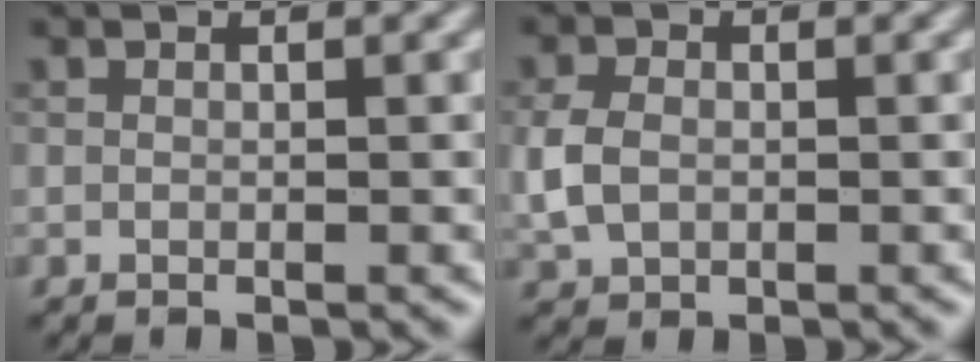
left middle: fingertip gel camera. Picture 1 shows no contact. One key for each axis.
{"total": 2.9, "fx": -0.3, "fy": 2.2, "fz": 1.9, "tx": -0.046, "ty": 0.001, "tz": -0.008}